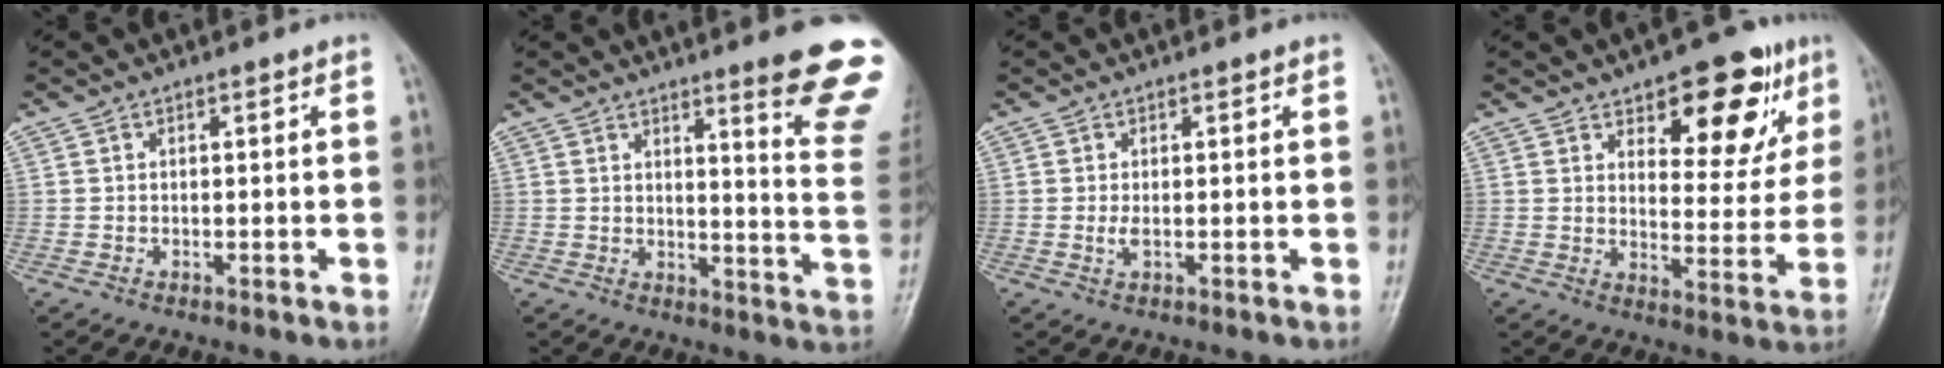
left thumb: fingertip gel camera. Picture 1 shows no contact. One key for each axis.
{"total": 14.2, "fx": 10.2, "fy": 0.9, "fz": 9.8, "tx": -0.094, "ty": -0.083, "tz": 0.118}
{"total": 1.5, "fx": 0.0, "fy": 0.6, "fz": 1.3, "tx": -0.029, "ty": -0.005, "tz": 0.002}
{"total": 14.7, "fx": 8.0, "fy": 6.8, "fz": 10.3, "tx": -0.082, "ty": -0.040, "tz": 0.111}